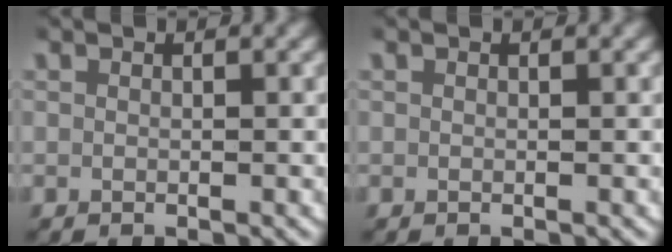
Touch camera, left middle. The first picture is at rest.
{"total": 0.0}